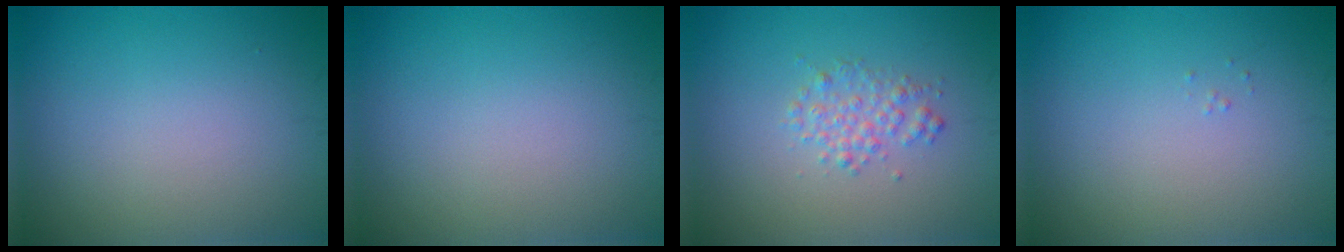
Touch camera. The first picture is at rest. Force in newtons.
{"total": 0.0}
{"total": 2.0, "press": 2.0, "slide": 0.0}
{"total": 0.0}